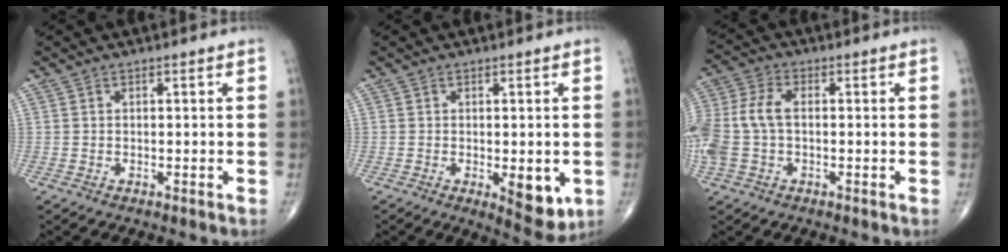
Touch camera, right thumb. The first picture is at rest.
{"total": 7.1, "force": [-1.7, 2.9, 6.3], "torque": [-0.068, -0.015, -0.015]}
{"total": 10.9, "force": [-0.5, 6.9, 8.4], "torque": [-0.215, 0.022, -0.011]}